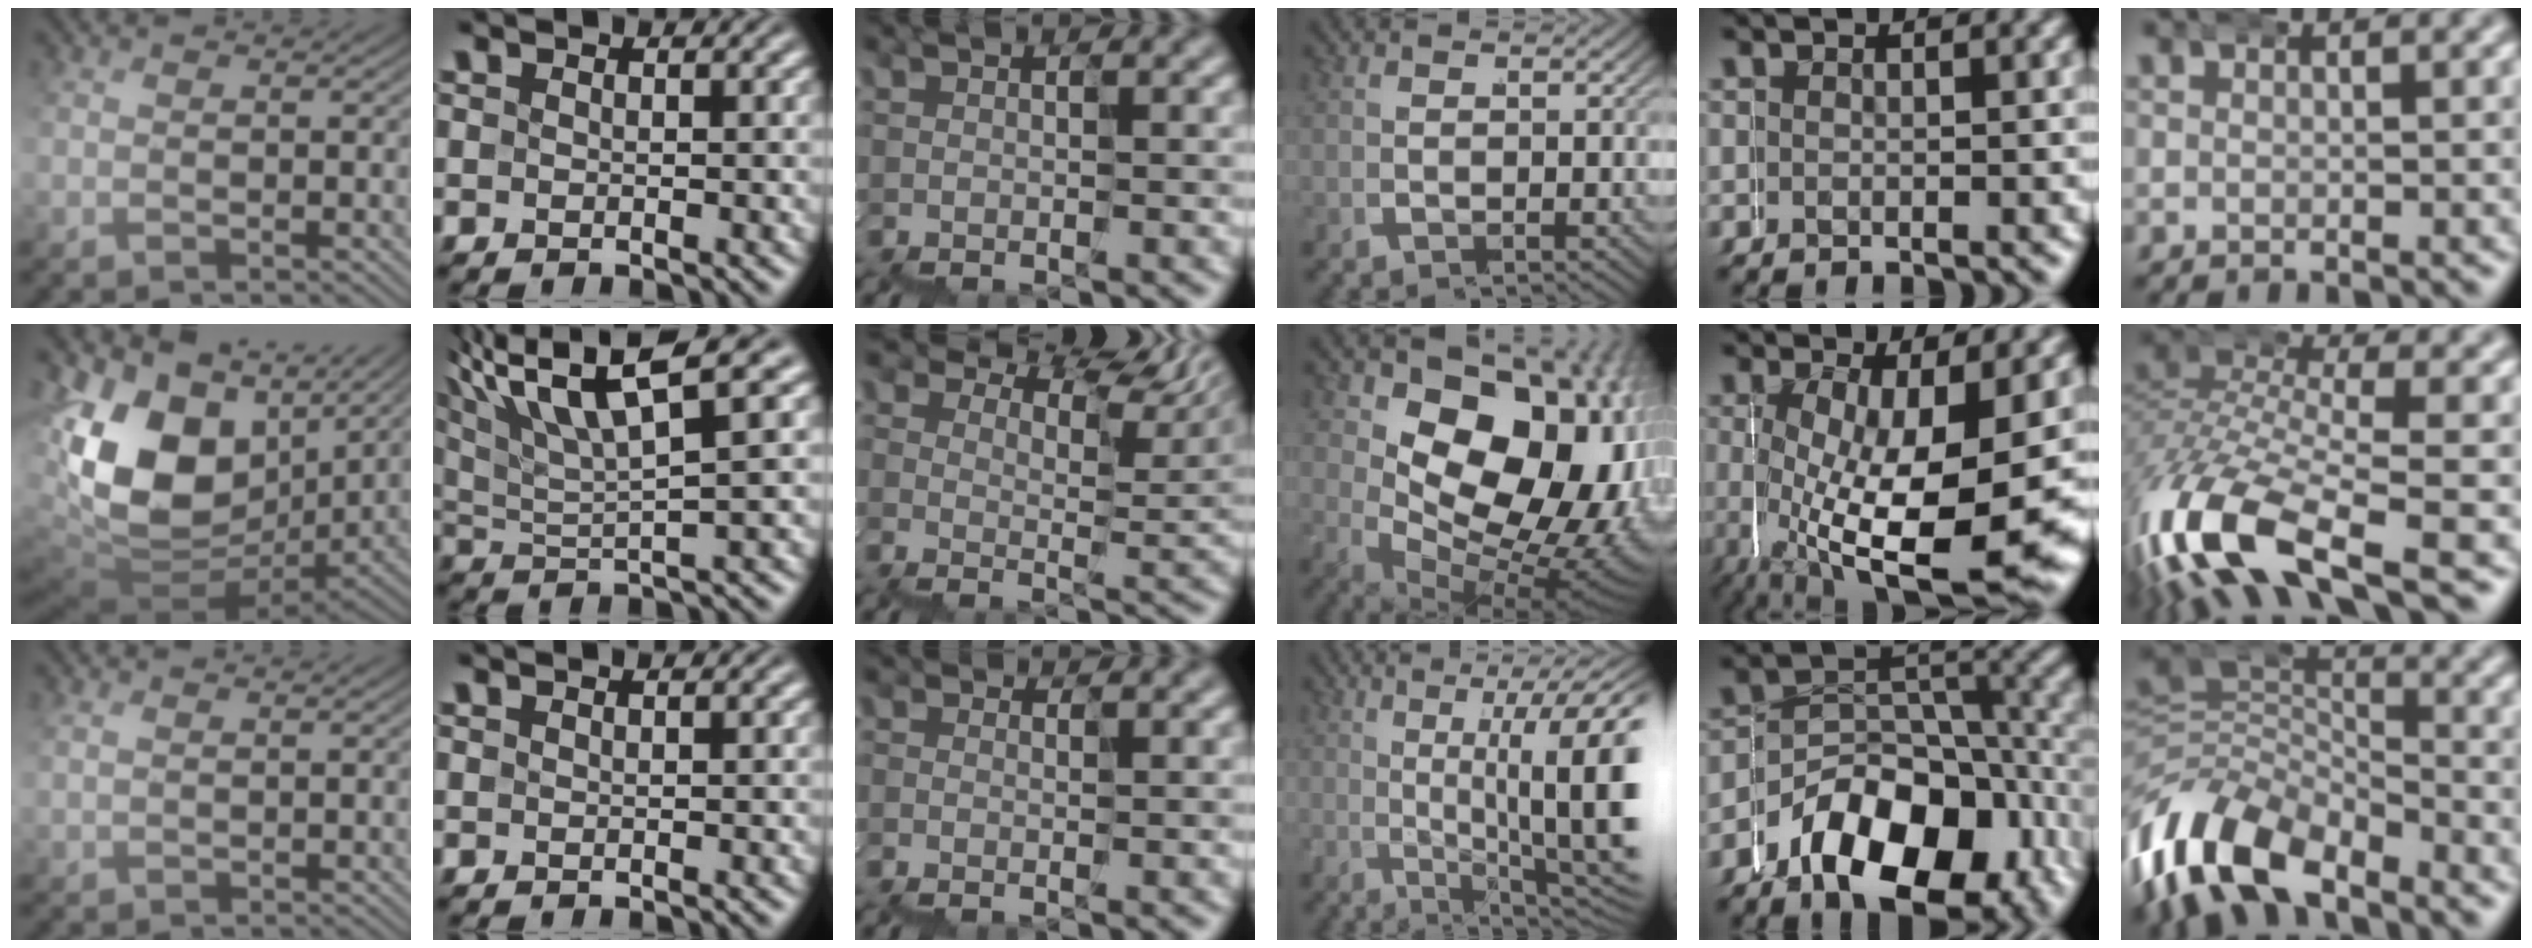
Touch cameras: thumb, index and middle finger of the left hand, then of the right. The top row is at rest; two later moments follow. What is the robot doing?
{"motion": "wrap", "object": "duck tape"}